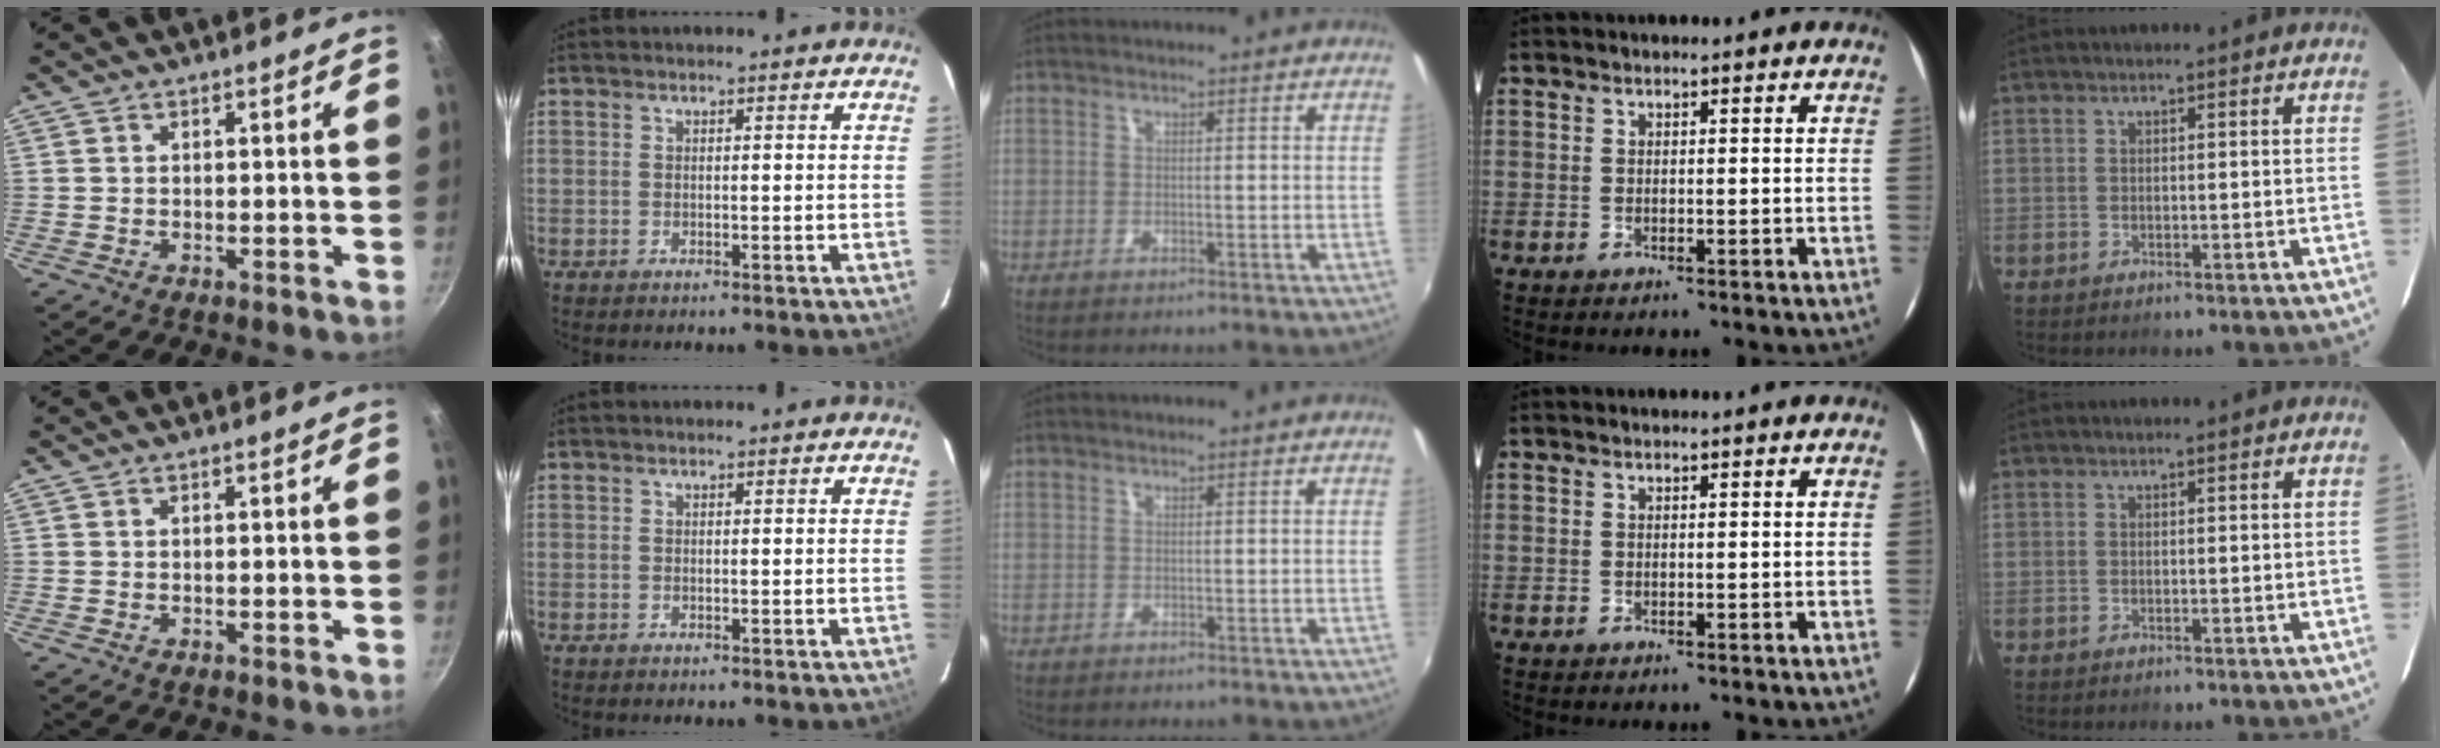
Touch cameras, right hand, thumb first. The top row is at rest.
{}